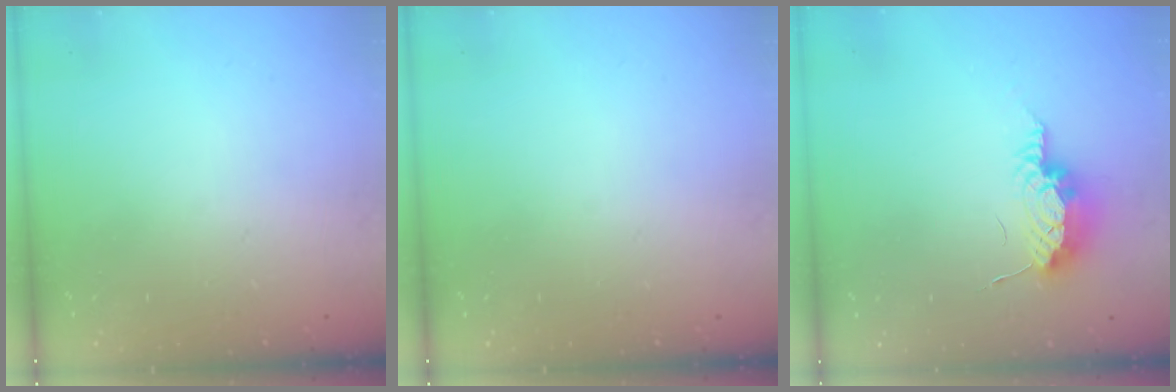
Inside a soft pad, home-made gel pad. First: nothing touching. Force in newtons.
{"total": 0.0}
{"total": 8.5, "press": 8.3, "slide": 1.8}